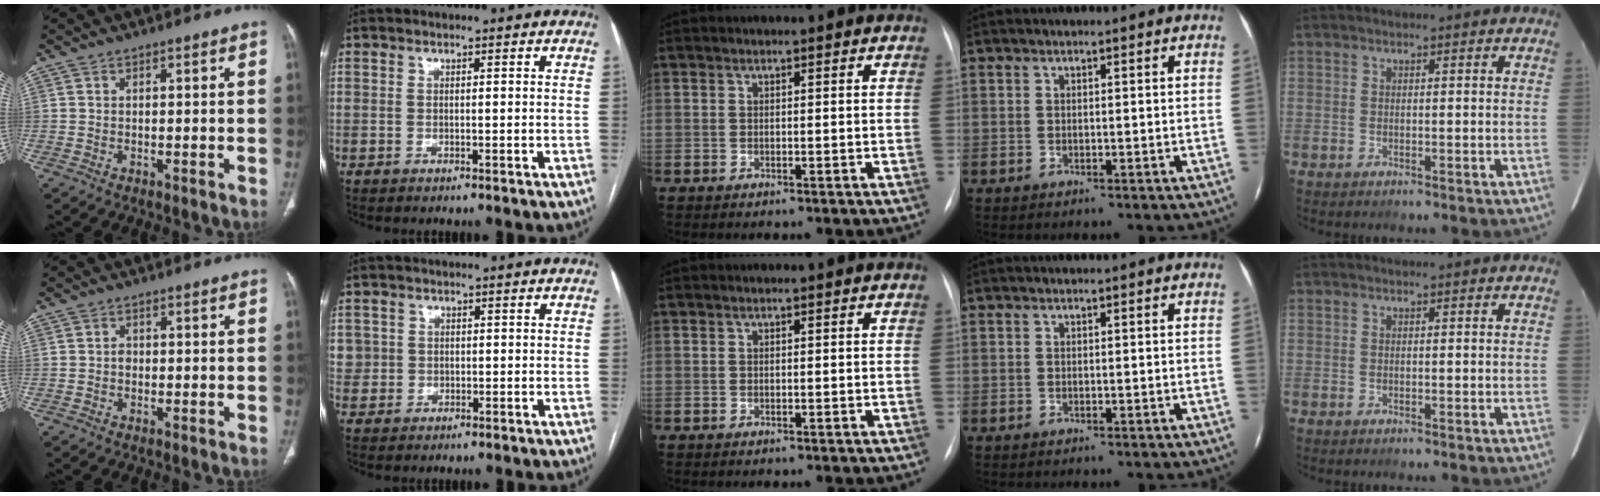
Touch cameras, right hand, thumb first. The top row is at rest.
{"thumb": {"total": 1.1, "force": [-0.1, 0.9, 0.6], "torque": [-0.006, 0.004, -0.004]}, "index": {"total": 2.7, "force": [0.4, 2.7, 0.1], "torque": [0.013, 0.010, 0.009]}}